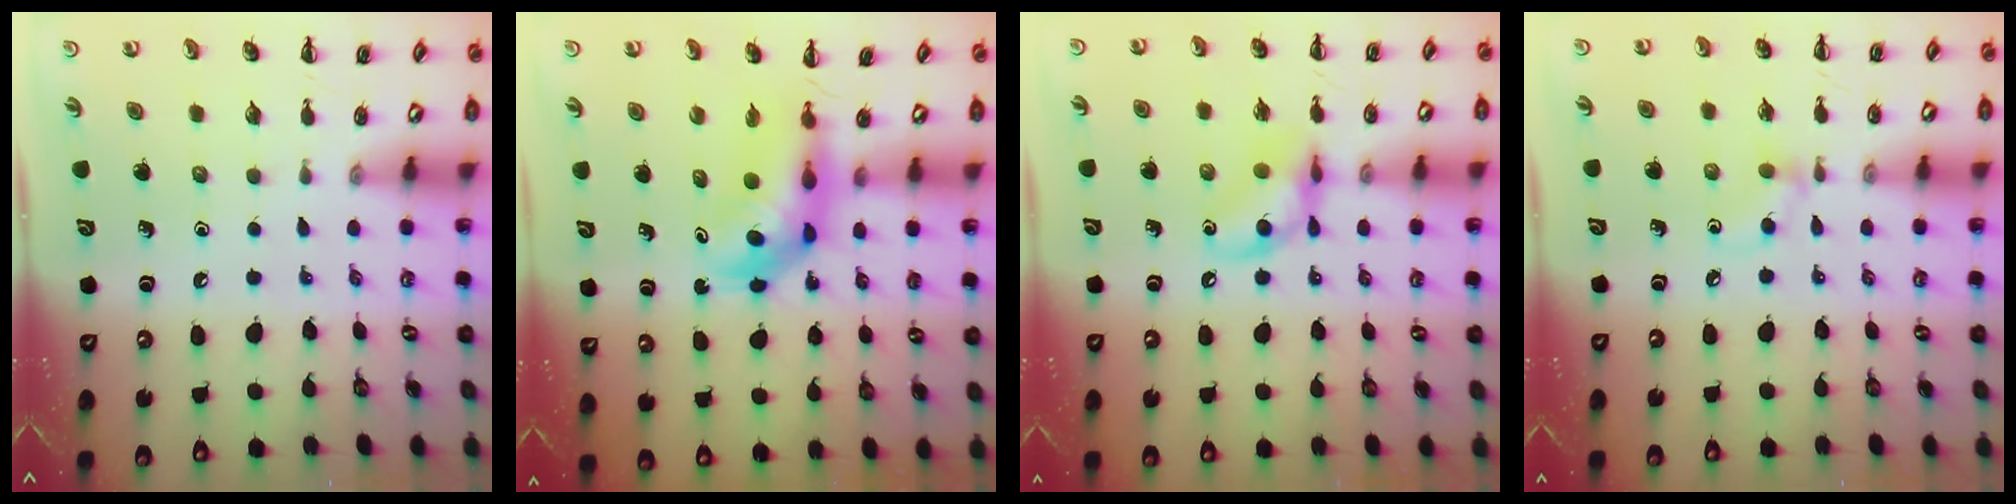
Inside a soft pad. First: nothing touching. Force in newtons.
{"total": 6.1, "press": 6.0, "slide": 0.9}
{"total": 11.5, "press": 11.3, "slide": 2.0}
{"total": 5.4, "press": 5.1, "slide": 1.7}